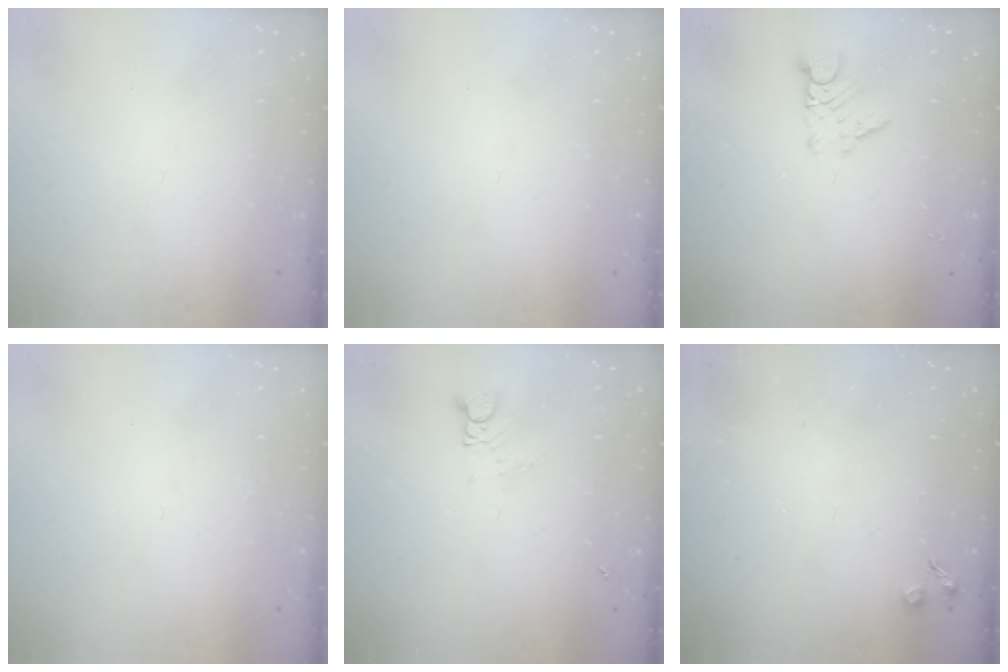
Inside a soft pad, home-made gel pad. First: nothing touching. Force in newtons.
{"total": 0.0}
{"total": 3.1, "press": 3.1, "slide": 0.2}
{"total": 0.0}
{"total": 2.1, "press": 2.0, "slide": 0.3}
{"total": 3.5, "press": 3.5, "slide": 0.6}